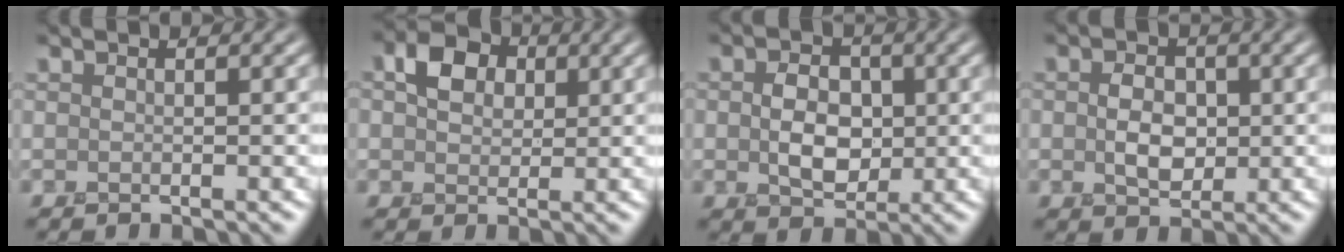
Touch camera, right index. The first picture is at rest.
{"total": 3.6, "force": [0.7, 2.9, 2.0], "torque": [-0.042, 0.004, 0.004]}
{"total": 4.0, "force": [-0.4, 2.9, 2.7], "torque": [-0.050, -0.009, -0.011]}
{"total": 3.1, "force": [-0.3, 2.3, 2.0], "torque": [-0.041, -0.008, -0.009]}